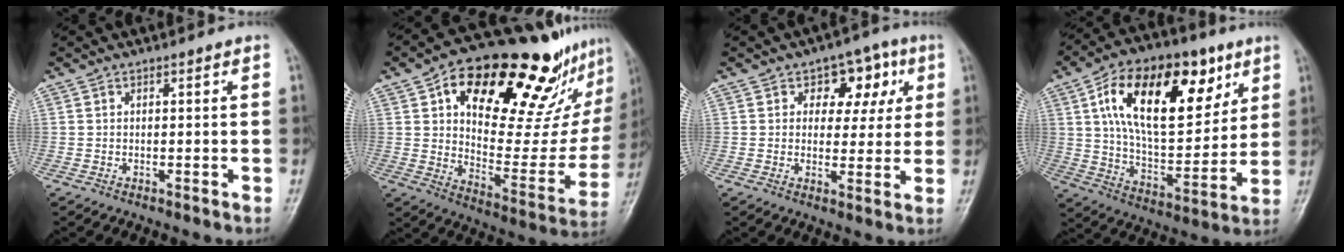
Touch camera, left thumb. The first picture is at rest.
{"total": 31.8, "force": [18.2, 13.9, 22.0], "torque": [-0.272, -0.034, 0.278]}
{"total": 9.1, "force": [3.1, 6.3, 5.9], "torque": [-0.023, -0.003, 0.036]}
{"total": 25.1, "force": [9.9, 13.1, 19.0], "torque": [-0.278, -0.020, 0.166]}